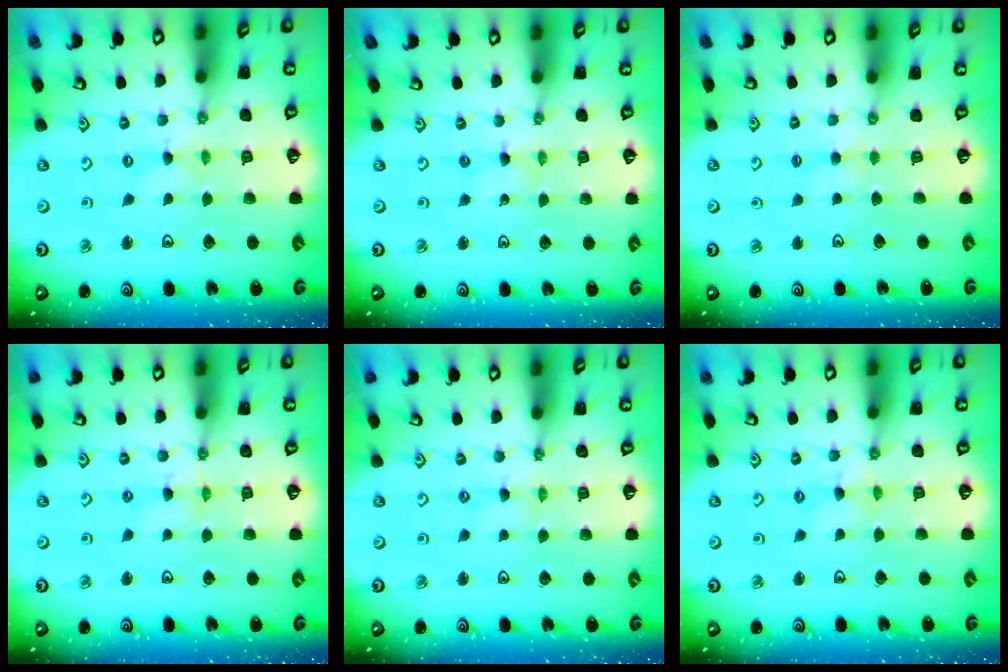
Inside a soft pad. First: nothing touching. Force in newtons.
{"total": 0.9, "press": 0.8, "slide": 0.1}
{"total": 3.1, "press": 3.0, "slide": 0.5}
{"total": 1.3, "press": 1.3, "slide": 0.2}
{"total": 0.0}
{"total": 1.1, "press": 1.0, "slide": 0.2}